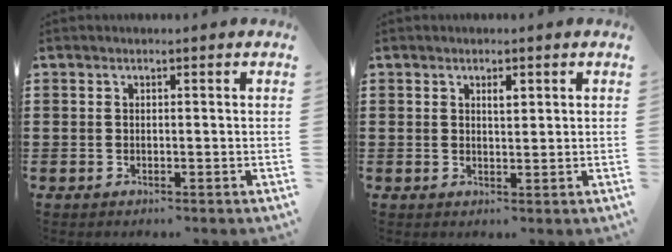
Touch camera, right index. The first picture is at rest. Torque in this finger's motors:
{"motor_torque": [0.38, 0.35, 0.02, 0.03]}